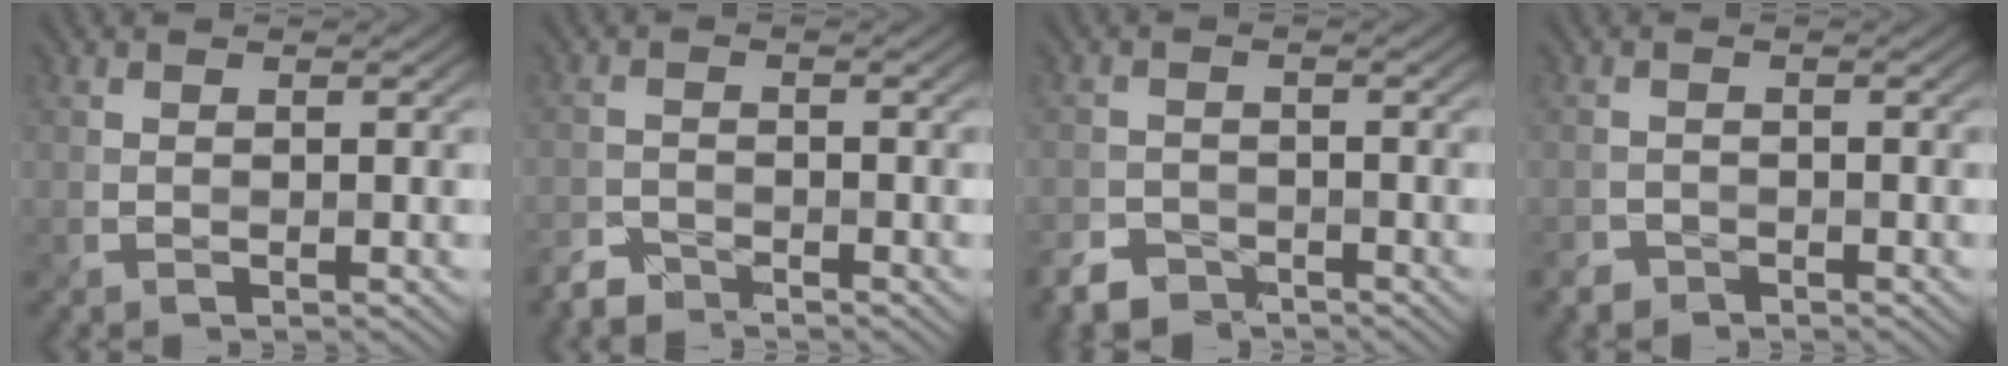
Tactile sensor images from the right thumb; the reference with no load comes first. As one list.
[{"total": 2.6, "force": [-2.6, 0.3, 0.0], "torque": [0.000, -0.005, -0.057]}, {"total": 3.5, "force": [-3.1, 1.6, 0.6], "torque": [-0.010, -0.008, -0.064]}, {"total": 1.8, "force": [-1.7, 0.8, -0.1], "torque": [0.002, -0.005, -0.036]}]